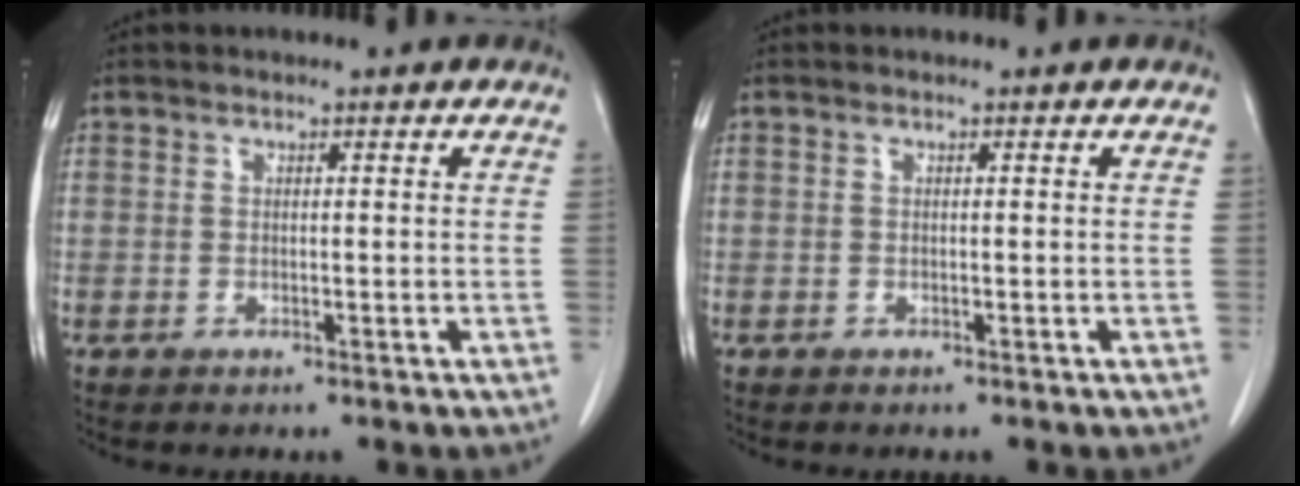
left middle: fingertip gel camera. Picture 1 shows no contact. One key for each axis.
{"total": 0.0}